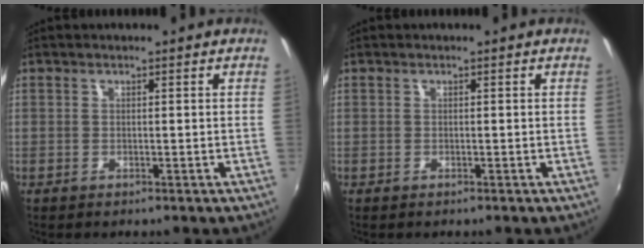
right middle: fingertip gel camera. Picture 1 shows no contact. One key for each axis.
{"total": 0.0}